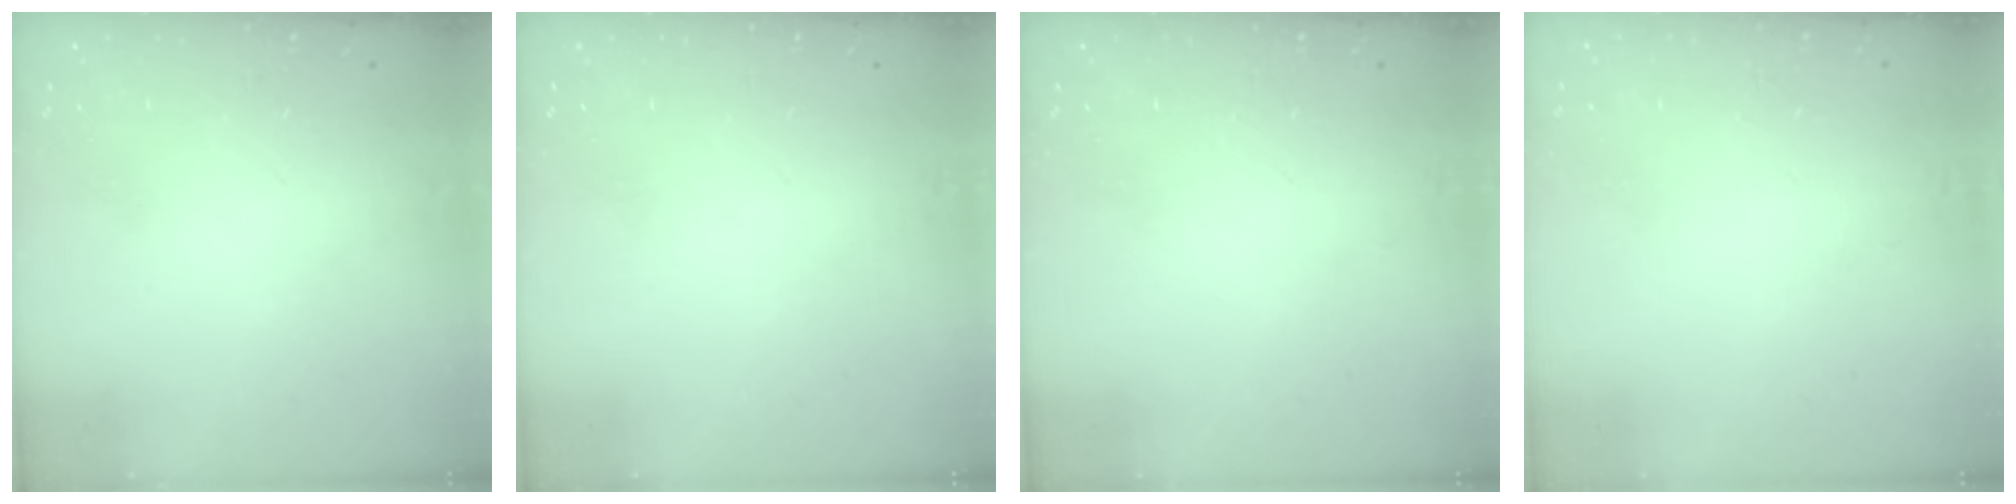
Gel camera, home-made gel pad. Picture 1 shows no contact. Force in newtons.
{"total": 0.0}
{"total": 0.0}
{"total": 1.4, "press": 1.4, "slide": 0.1}